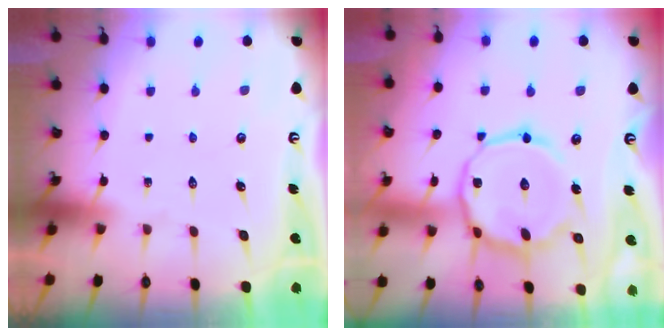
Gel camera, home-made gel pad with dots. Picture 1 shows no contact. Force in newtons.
{"total": 15.7, "press": 15.7, "slide": 1.1}